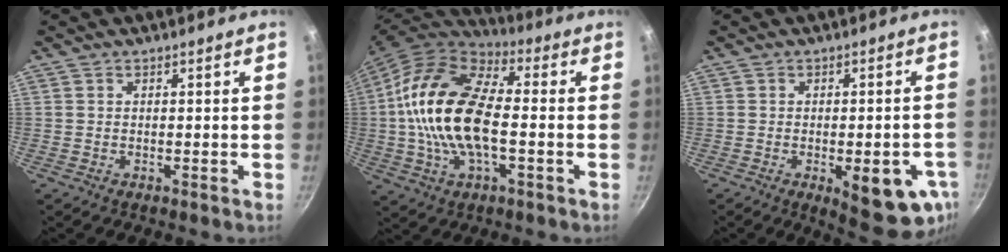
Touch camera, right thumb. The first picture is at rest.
{"total": 20.1, "force": [-0.8, 10.1, 17.4], "torque": [-0.321, 0.031, -0.026]}
{"total": 12.9, "force": [-4.3, 4.7, 11.2], "torque": [-0.102, 0.002, -0.046]}